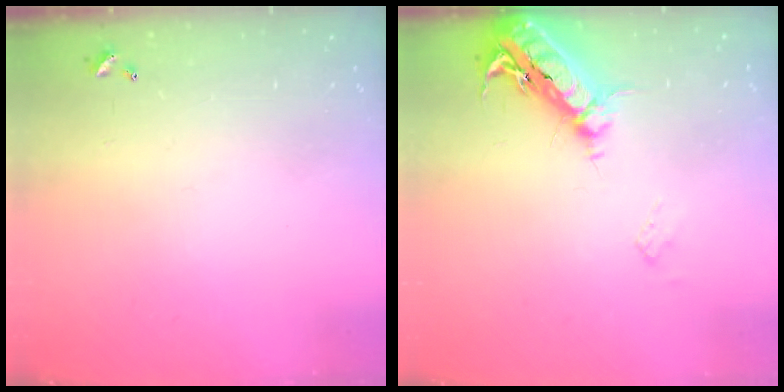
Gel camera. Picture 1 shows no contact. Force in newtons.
{"total": 17.6, "press": 17.3, "slide": 3.5}